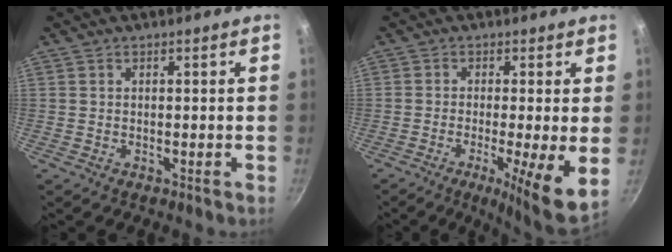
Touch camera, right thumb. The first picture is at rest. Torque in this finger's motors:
{"motor_torque": [-0.53, 0.52, 0.03, 0.00, 0.14]}